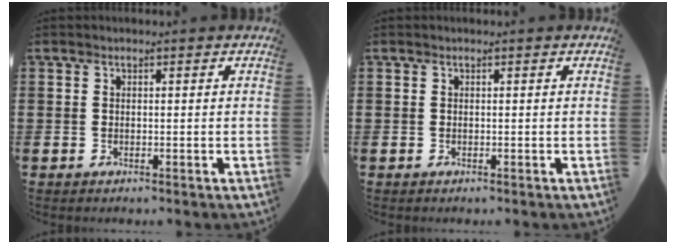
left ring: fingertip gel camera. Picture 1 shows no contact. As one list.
[{"total": 0.0}]